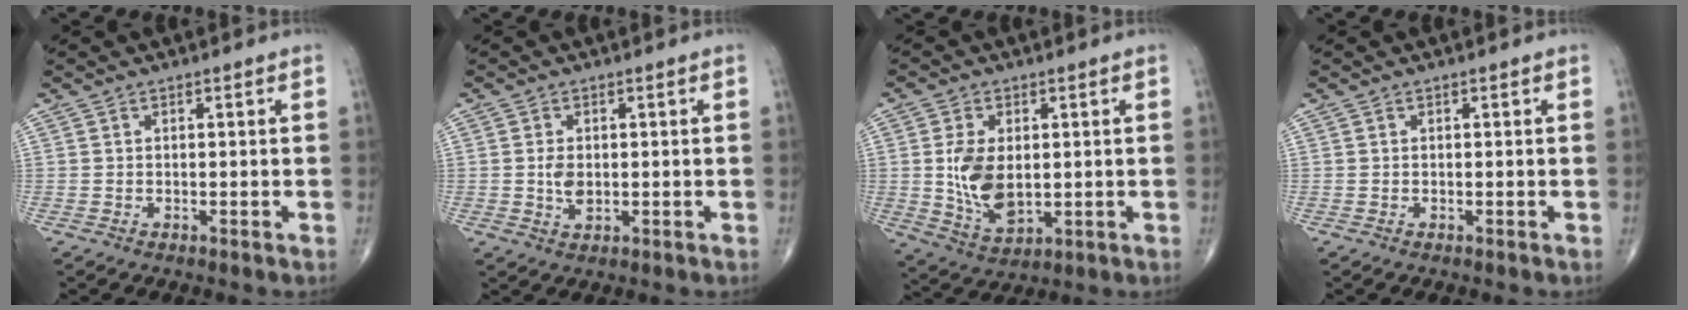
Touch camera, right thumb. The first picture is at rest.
{"total": 3.1, "force": [0.0, 2.0, 2.4], "torque": [-0.042, -0.004, 0.003]}
{"total": 9.9, "force": [0.6, 6.0, 7.9], "torque": [-0.141, -0.012, 0.025]}
{"total": 0.0}